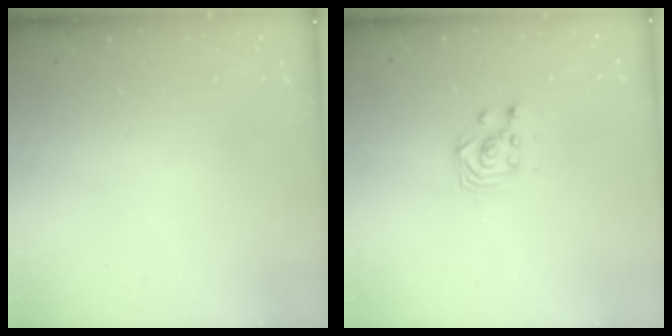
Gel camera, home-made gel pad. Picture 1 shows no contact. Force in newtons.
{"total": 3.0, "press": 2.9, "slide": 0.3}